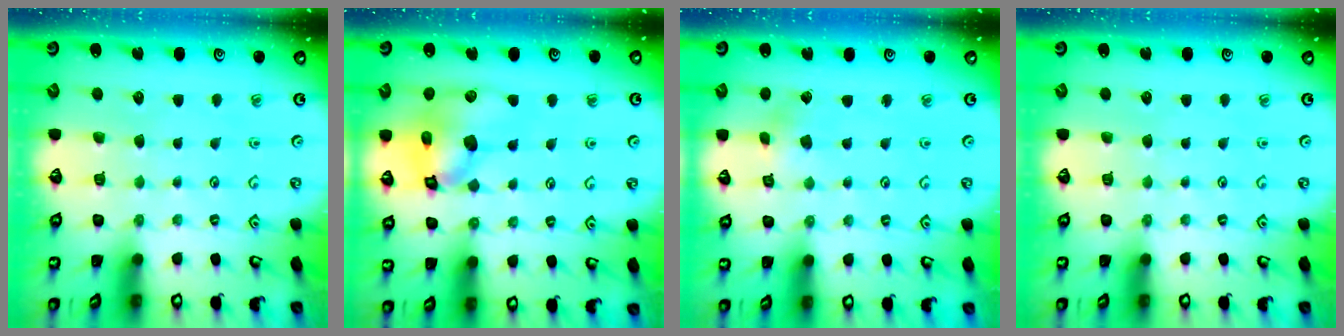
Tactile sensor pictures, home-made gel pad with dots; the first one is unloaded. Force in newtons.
{"total": 17.5, "press": 17.3, "slide": 2.6}
{"total": 2.8, "press": 2.8, "slide": 0.2}
{"total": 0.0}